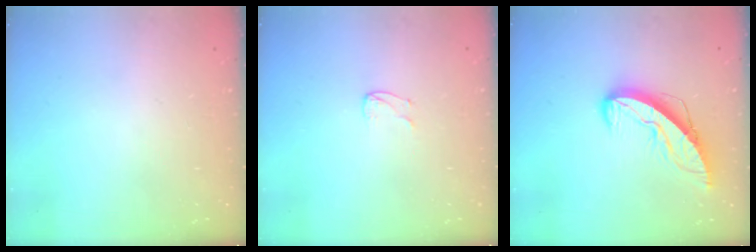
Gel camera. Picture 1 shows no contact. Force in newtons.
{"total": 3.7, "press": 3.7, "slide": 0.3}
{"total": 9.4, "press": 9.4, "slide": 0.8}